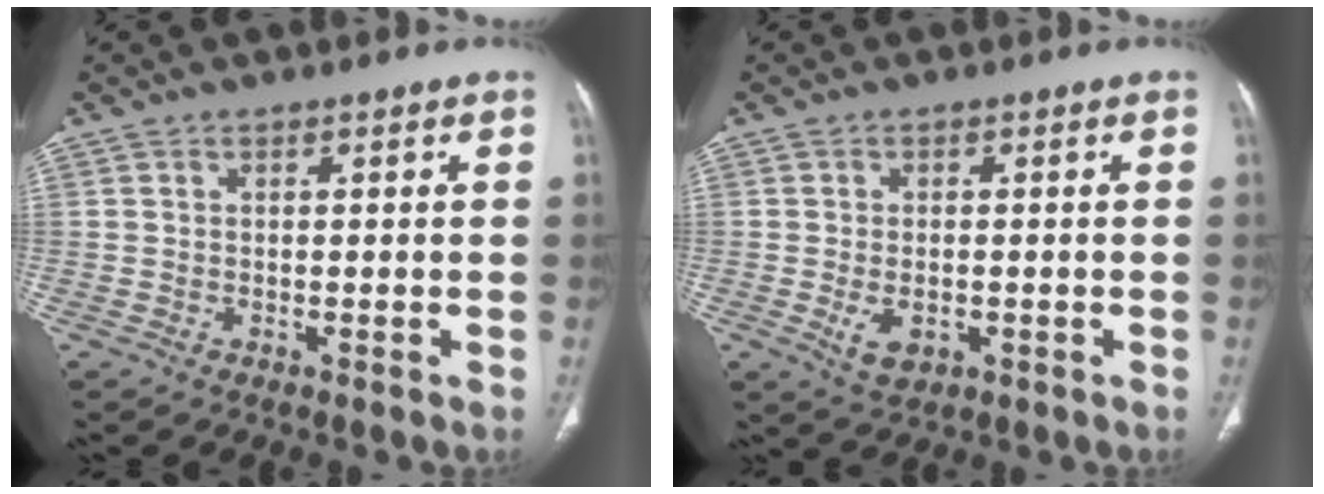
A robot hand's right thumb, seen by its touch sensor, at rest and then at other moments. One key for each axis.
{"total": 4.5, "fx": -1.1, "fy": 2.8, "fz": 3.3, "tx": -0.056, "ty": -0.001, "tz": -0.009}